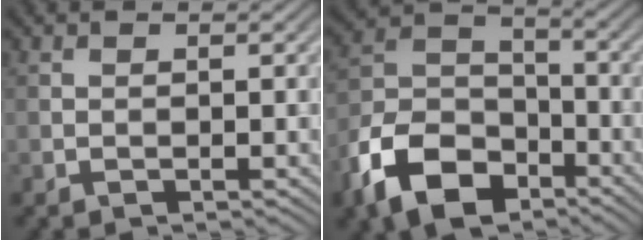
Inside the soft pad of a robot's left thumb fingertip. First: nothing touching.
{"total": 12.4, "force": [-7.4, 7.2, 6.7], "torque": [-0.160, -0.014, -0.159]}